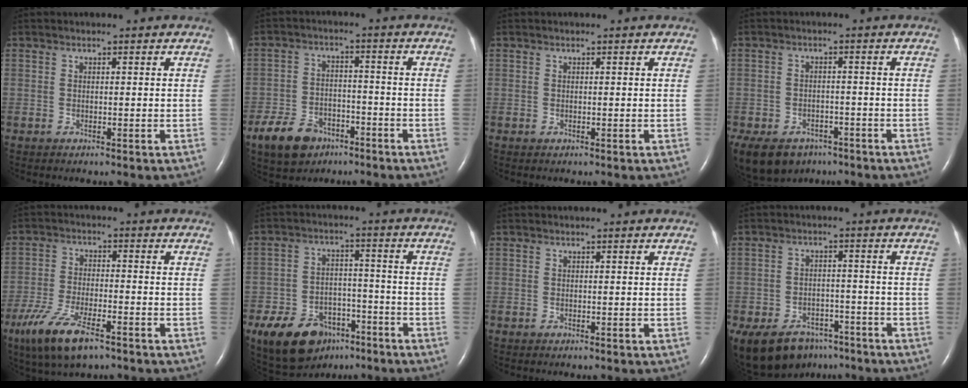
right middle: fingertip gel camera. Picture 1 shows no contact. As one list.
[{"total": 8.4, "force": [-5.4, 5.1, 3.8], "torque": [-0.087, 0.001, -0.090]}, {"total": 0.0}, {"total": 13.0, "force": [-8.2, 8.8, 4.8], "torque": [-0.136, -0.008, -0.113]}, {"total": 10.3, "force": [-6.4, 2.8, 7.5], "torque": [-0.154, -0.020, -0.112]}, {"total": 13.0, "force": [-8.3, 7.7, 6.4], "torque": [-0.116, 0.005, -0.130]}, {"total": 0.0}, {"total": 13.0, "force": [-9.3, 7.6, 5.0], "torque": [-0.113, 0.000, -0.133]}]